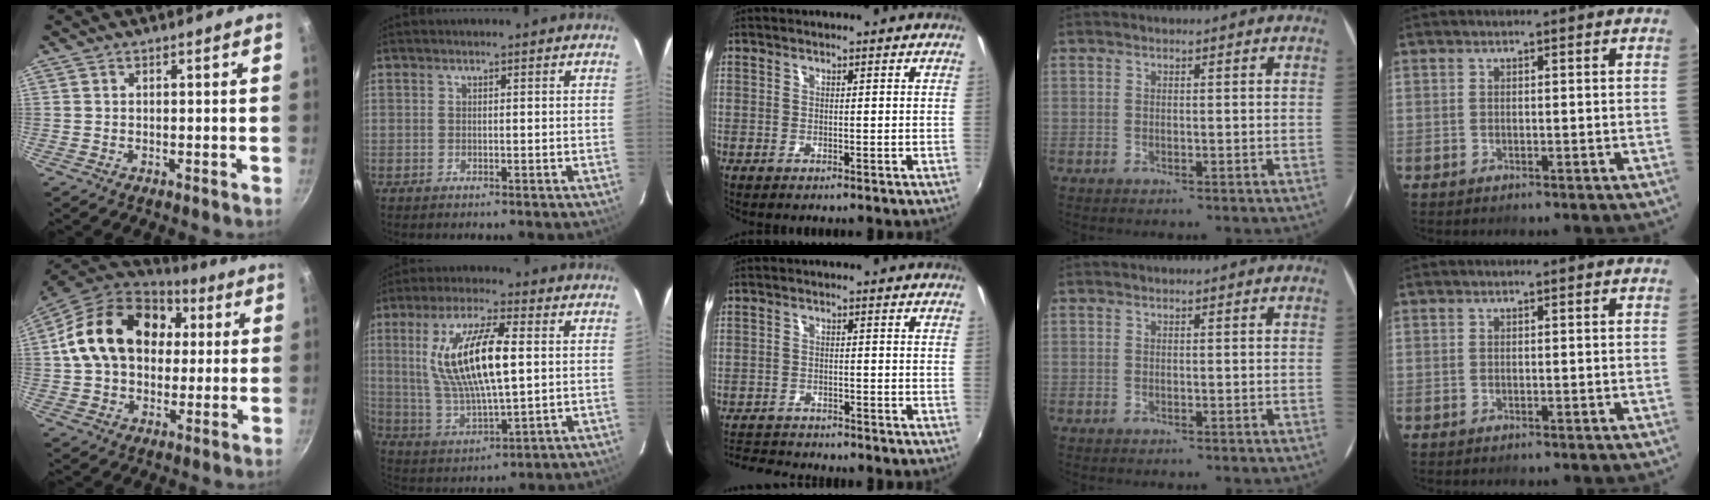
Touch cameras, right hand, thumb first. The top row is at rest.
{"thumb": {"total": 21.7, "force": [4.3, 15.9, 14.0], "torque": [-0.225, 0.028, 0.064]}, "index": {"total": 16.1, "force": [3.0, 4.5, 15.1], "torque": [-0.293, 0.002, 0.068]}, "middle": {"total": 6.7, "force": [-6.4, 1.4, 1.4], "torque": [-0.051, -0.005, -0.107]}}